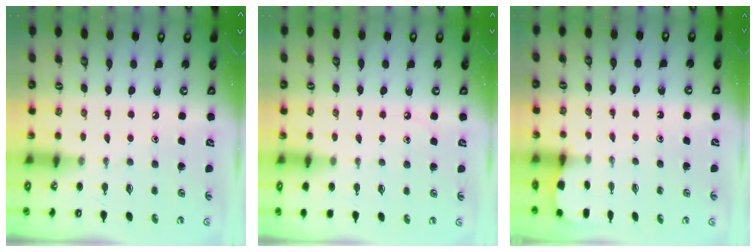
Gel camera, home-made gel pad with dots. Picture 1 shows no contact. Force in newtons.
{"total": 3.8, "press": 3.7, "slide": 0.5}
{"total": 1.2, "press": 1.2, "slide": 0.0}